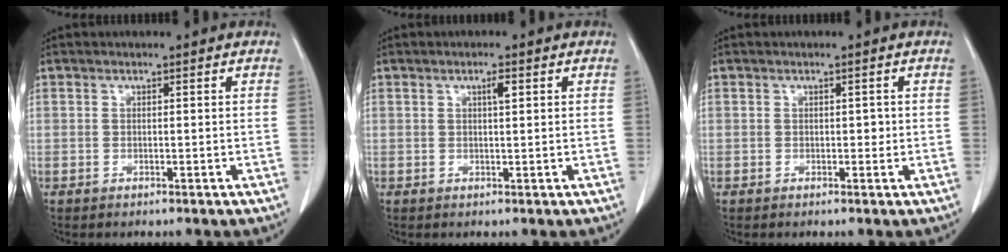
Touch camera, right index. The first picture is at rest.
{"total": 1.5, "force": [0.6, 0.2, 1.3], "torque": [-0.023, 0.001, 0.009]}
{"total": 1.0, "force": [0.0, 0.6, 0.7], "torque": [-0.008, 0.006, 0.001]}